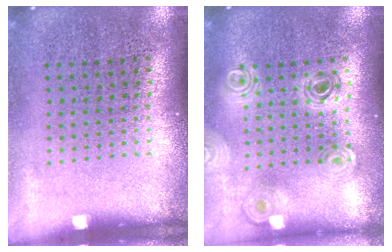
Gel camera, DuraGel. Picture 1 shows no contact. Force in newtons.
{"total": 0.8, "press": 0.8, "slide": 0.1}